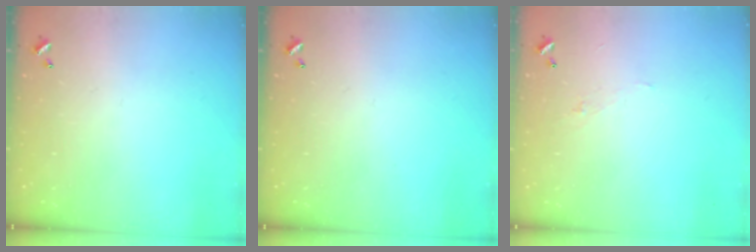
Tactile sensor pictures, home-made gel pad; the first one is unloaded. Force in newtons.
{"total": 0.0}
{"total": 2.0, "press": 1.9, "slide": 0.5}